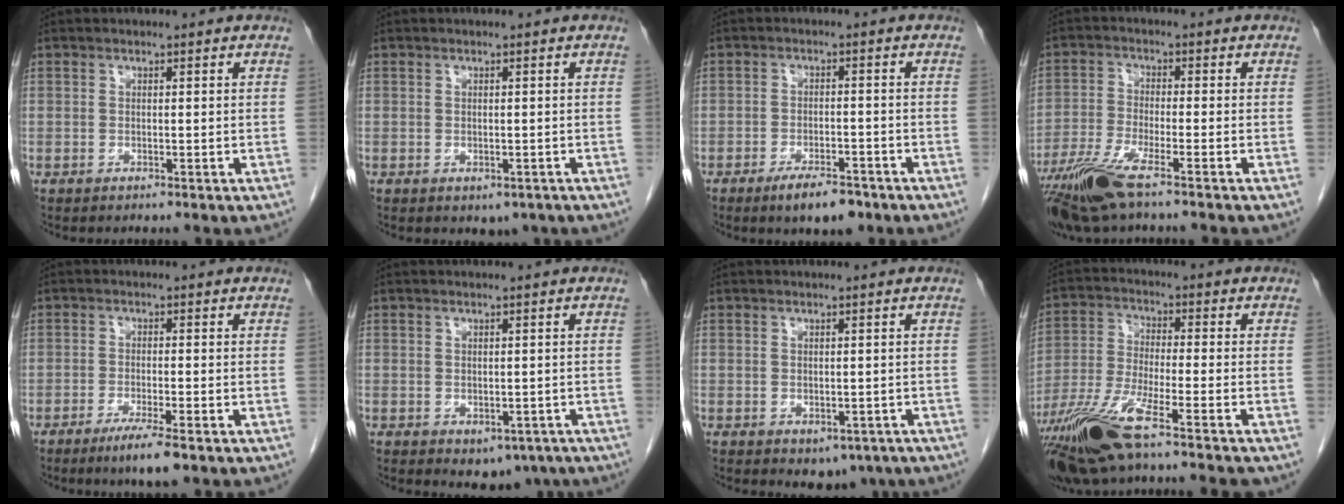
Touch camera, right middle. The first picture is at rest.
{"total": 1.9, "force": [-0.9, 1.3, 1.0], "torque": [-0.008, 0.000, -0.001]}
{"total": 5.5, "force": [-3.9, 1.9, 3.4], "torque": [-0.056, 0.000, -0.058]}
{"total": 8.2, "force": [-5.8, 0.3, 5.9], "torque": [-0.125, -0.021, -0.114]}
{"total": 5.0, "force": [-3.2, 0.1, 3.8], "torque": [-0.065, -0.013, -0.055]}
{"total": 4.3, "force": [-2.4, 2.8, 2.2], "torque": [-0.012, 0.000, -0.024]}
{"total": 3.7, "force": [-2.0, 2.4, 1.9], "torque": [-0.011, 0.000, -0.018]}
{"total": 13.2, "force": [-9.3, 0.2, 9.4], "torque": [-0.190, -0.034, -0.168]}